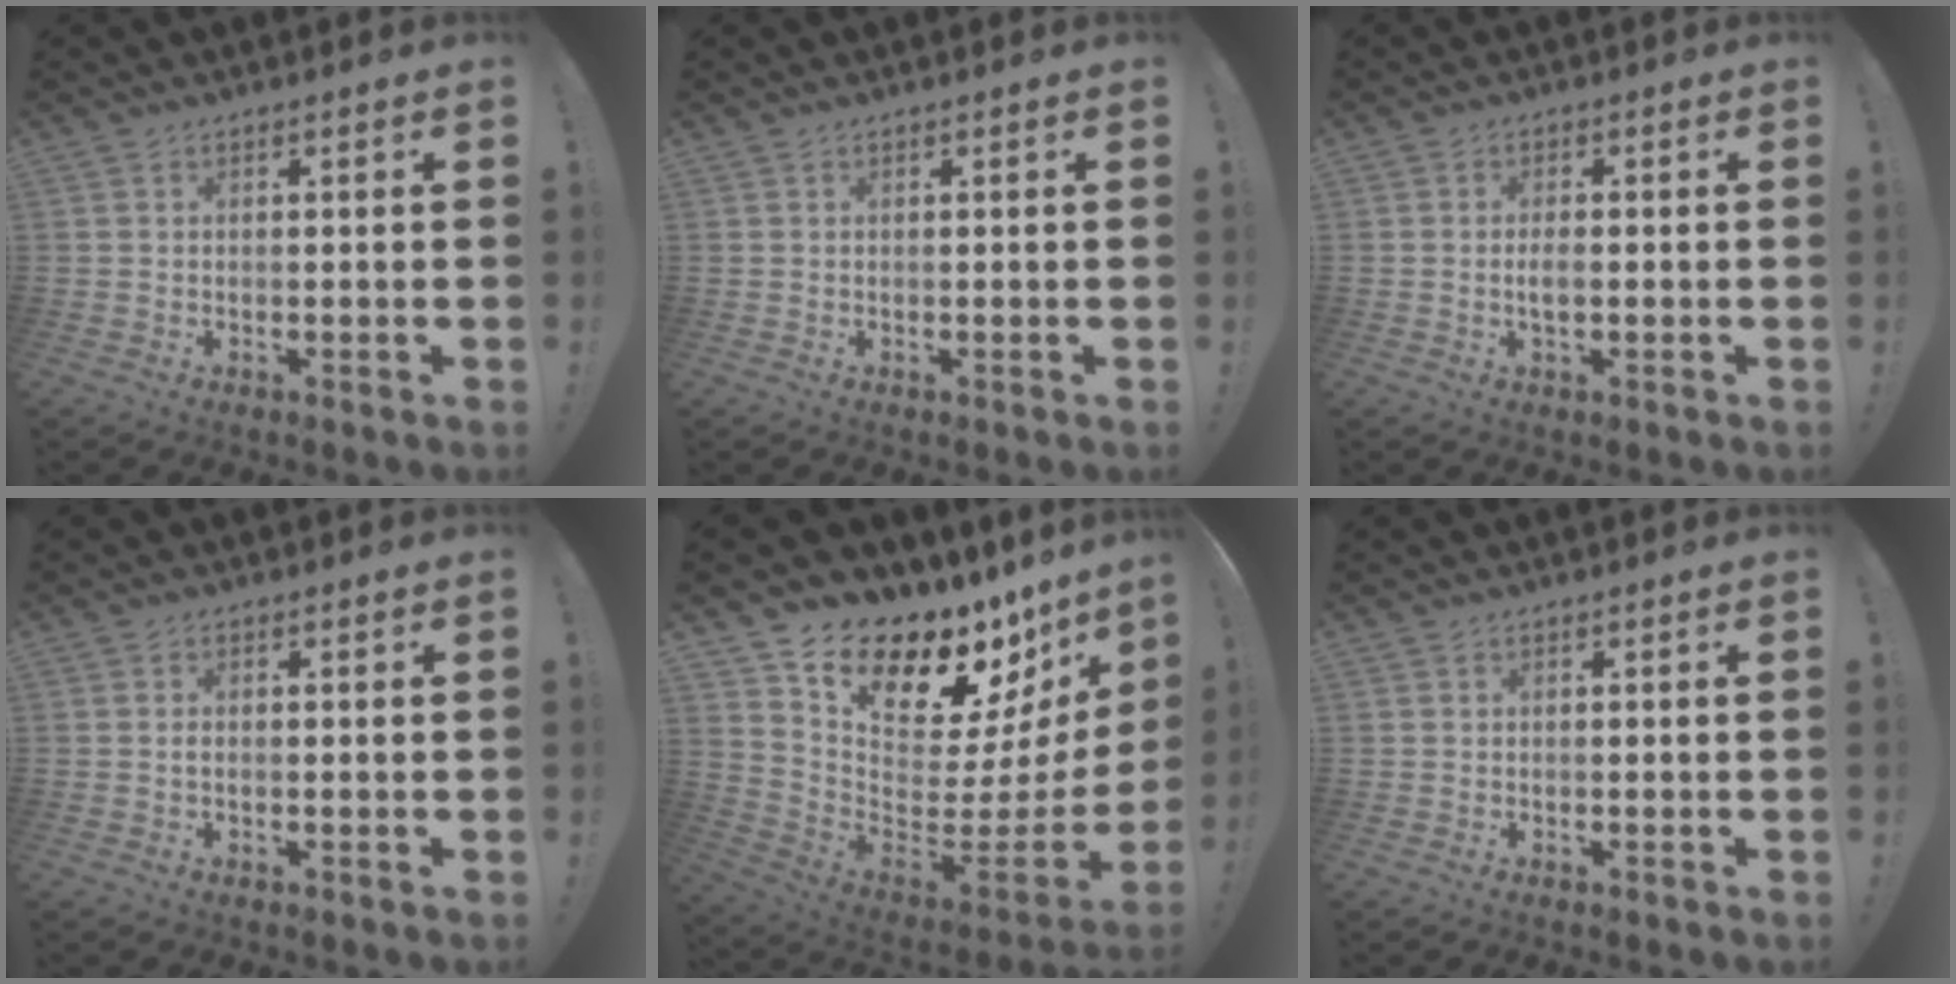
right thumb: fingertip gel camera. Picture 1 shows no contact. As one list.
[{"total": 0.0}, {"total": 2.9, "force": [-0.7, 1.1, 2.6], "torque": [-0.053, 0.002, -0.016]}, {"total": 0.7, "force": [-0.3, 0.2, 0.6], "torque": [-0.021, 0.004, -0.003]}, {"total": 14.7, "force": [10.6, 7.8, 6.6], "torque": [-0.088, -0.105, 0.205]}, {"total": 0.0}]